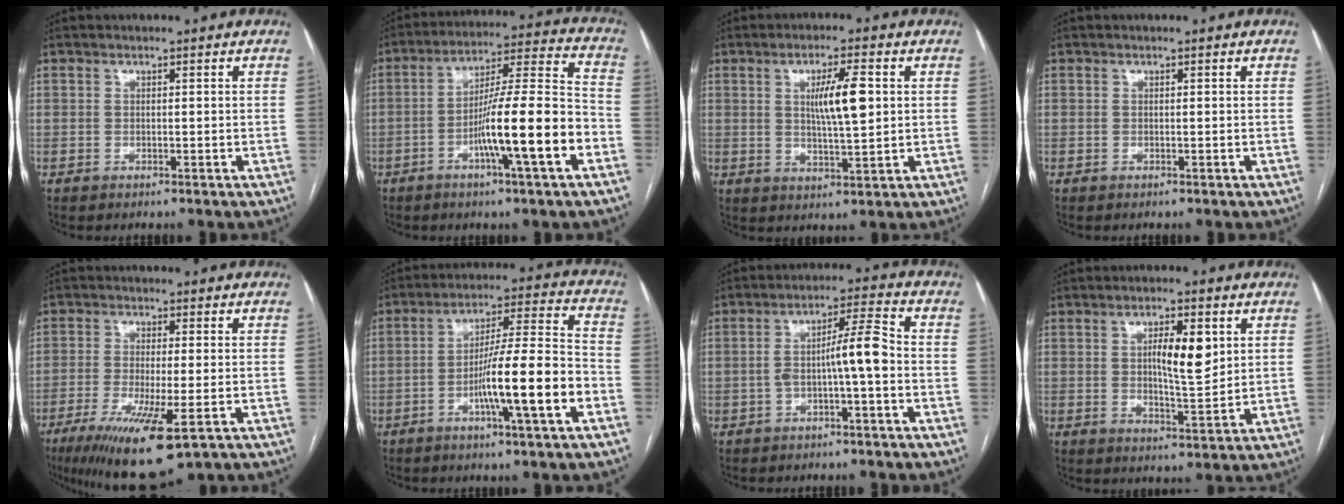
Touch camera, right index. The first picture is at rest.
{"total": 15.1, "force": [-5.6, -0.1, 14.1], "torque": [-0.234, 0.007, -0.091]}
{"total": 7.3, "force": [1.5, 1.0, 7.1], "torque": [-0.121, 0.001, 0.028]}
{"total": 0.0}
{"total": 12.2, "force": [-6.2, 1.7, 10.4], "torque": [-0.180, -0.037, -0.098]}
{"total": 13.6, "force": [-5.1, -0.2, 12.7], "torque": [-0.212, 0.006, -0.083]}
{"total": 6.5, "force": [-1.4, 0.2, 6.3], "torque": [-0.107, 0.027, -0.020]}
{"total": 7.2, "force": [1.9, 1.8, 6.7], "torque": [-0.110, 0.000, 0.034]}